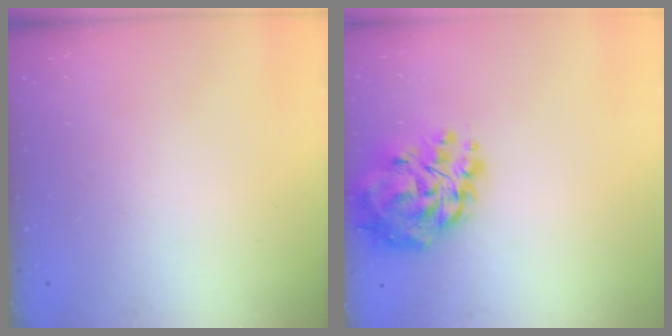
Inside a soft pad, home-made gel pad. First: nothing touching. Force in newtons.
{"total": 17.0, "press": 16.2, "slide": 5.2}